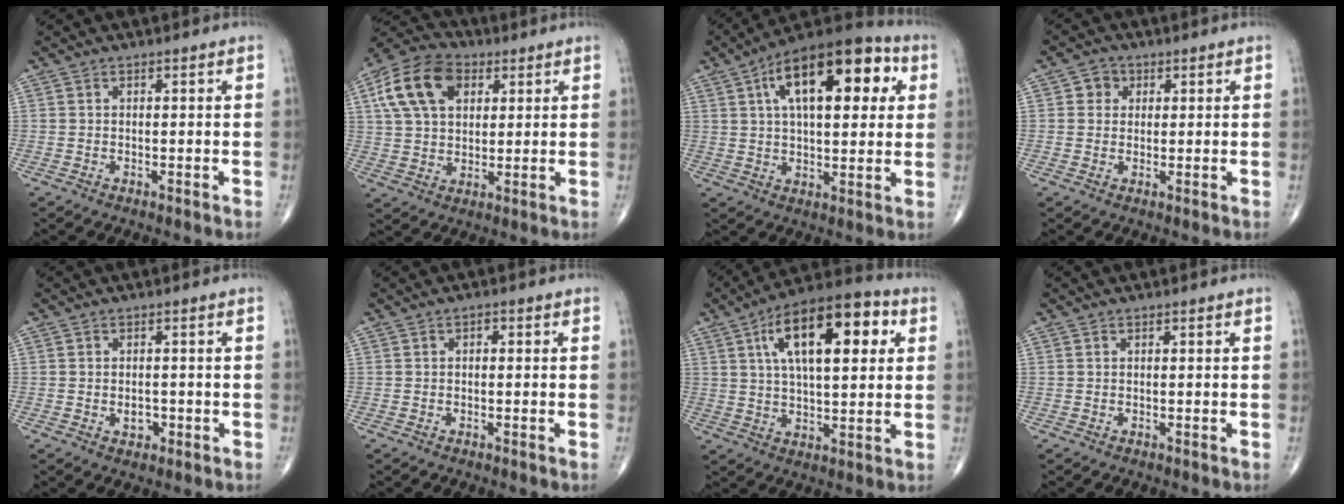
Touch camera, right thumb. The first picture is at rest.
{"total": 14.3, "force": [5.1, 9.4, 9.5], "torque": [-0.164, 0.006, 0.088]}
{"total": 21.7, "force": [6.9, 9.9, 18.0], "torque": [-0.257, 0.018, 0.101]}
{"total": 3.2, "force": [0.9, 2.9, 1.0], "torque": [0.003, 0.001, 0.009]}
{"total": 2.5, "force": [-0.6, 1.8, 1.6], "torque": [-0.016, 0.002, -0.005]}
{"total": 1.0, "force": [0.1, 0.6, 0.8], "torque": [-0.007, 0.004, -0.004]}
{"total": 19.6, "force": [6.2, 8.3, 16.6], "torque": [-0.242, 0.009, 0.090]}
{"total": 0.0}